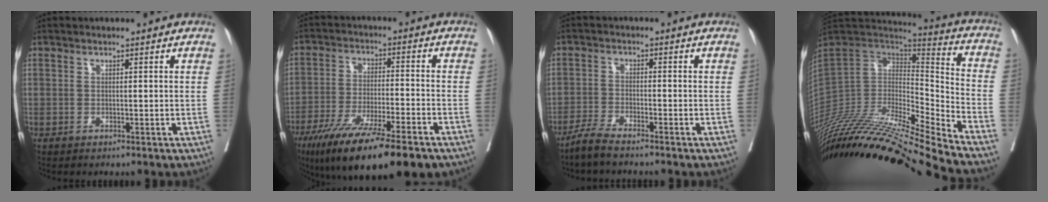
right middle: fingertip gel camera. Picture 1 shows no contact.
{"total": 18.0, "force": [-12.3, 2.6, 12.8], "torque": [-0.196, -0.043, -0.203]}
{"total": 4.0, "force": [-3.5, 0.1, 1.9], "torque": [-0.041, -0.010, -0.071]}
{"total": 31.9, "force": [-28.3, -0.3, 14.7], "torque": [-0.267, -0.043, -0.475]}